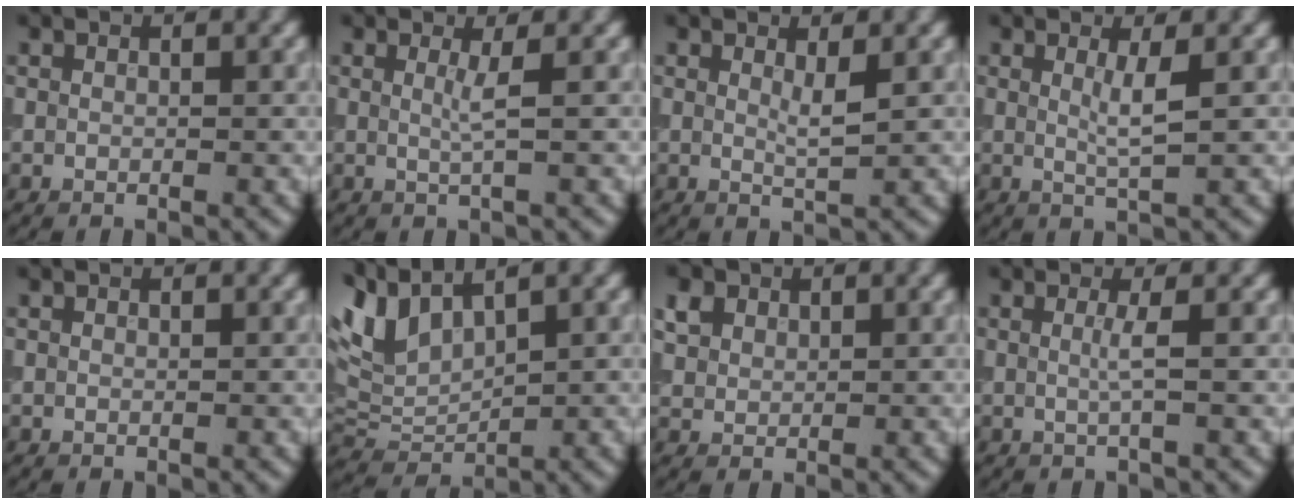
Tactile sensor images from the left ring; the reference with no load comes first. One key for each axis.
{"total": 1.5, "fx": 0.2, "fy": 0.3, "fz": 1.5, "tx": -0.027, "ty": -0.004, "tz": -0.001}
{"total": 1.6, "fx": 0.6, "fy": 0.2, "fz": 1.5, "tx": -0.026, "ty": -0.006, "tz": 0.008}
{"total": 2.3, "fx": 0.5, "fy": 0.4, "fz": 2.2, "tx": -0.041, "ty": -0.005, "tz": 0.007}
{"total": 0.0}
{"total": 5.2, "fx": 3.0, "fy": 2.6, "fz": 3.4, "tx": -0.082, "ty": 0.011, "tz": 0.057}
{"total": 1.8, "fx": 0.9, "fy": 1.5, "fz": 0.6, "tx": -0.019, "ty": 0.003, "tz": 0.018}
{"total": 1.5, "fx": 0.1, "fy": 0.2, "fz": 1.5, "tx": -0.027, "ty": -0.001, "tz": -0.004}